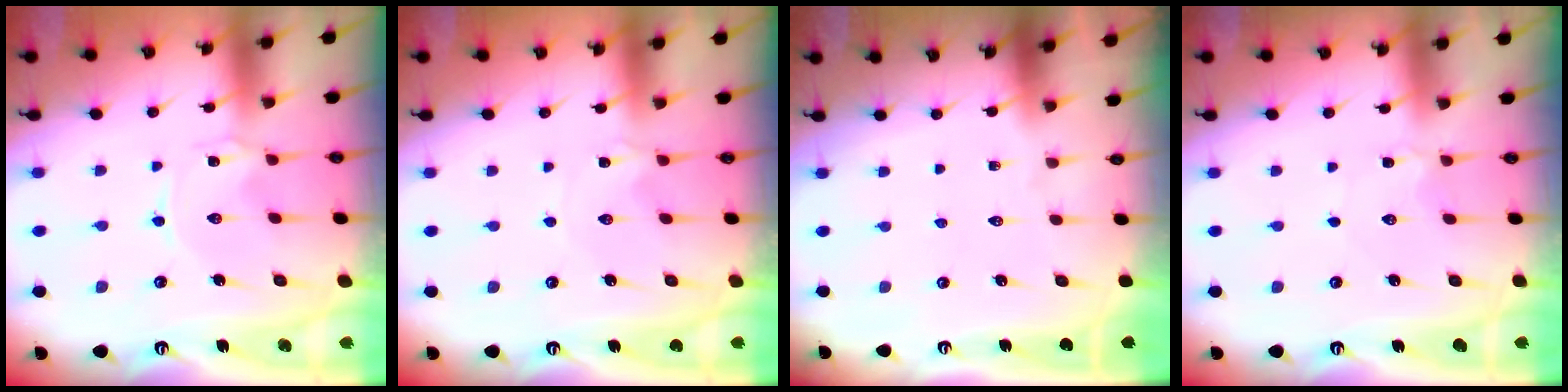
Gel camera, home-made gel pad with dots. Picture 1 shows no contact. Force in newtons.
{"total": 0.6, "press": 0.5, "slide": 0.3}
{"total": 0.0}
{"total": 2.8, "press": 2.8, "slide": 0.3}